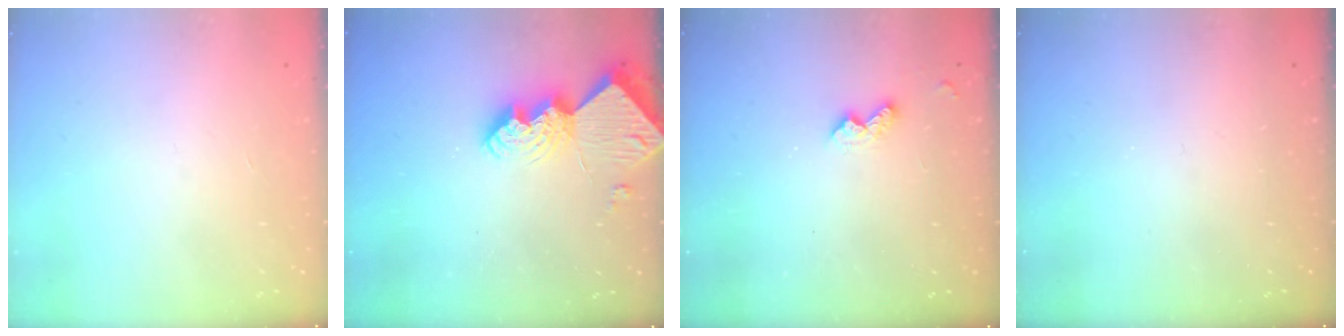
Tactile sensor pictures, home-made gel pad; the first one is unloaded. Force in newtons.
{"total": 12.6, "press": 12.6, "slide": 0.9}
{"total": 4.8, "press": 4.8, "slide": 0.7}
{"total": 0.0}